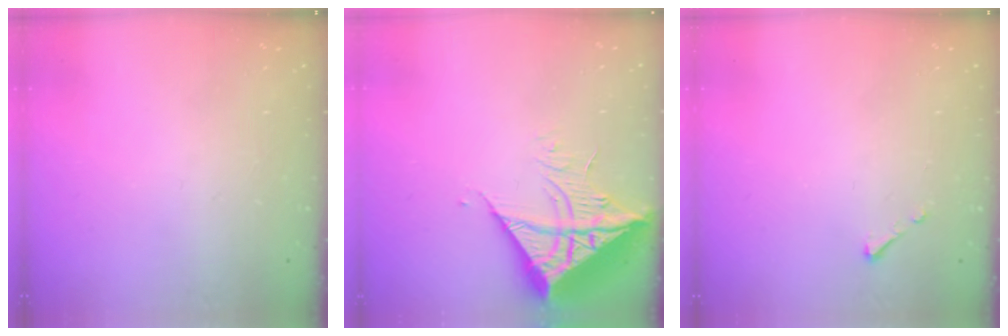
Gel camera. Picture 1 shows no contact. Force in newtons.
{"total": 11.2, "press": 11.1, "slide": 1.4}
{"total": 2.5, "press": 2.5, "slide": 0.3}